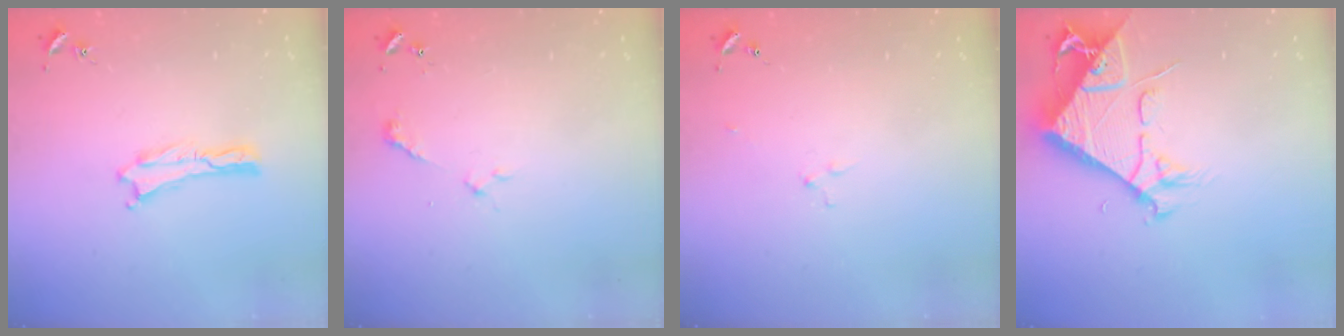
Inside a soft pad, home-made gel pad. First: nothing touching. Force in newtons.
{"total": 2.3, "press": 2.3, "slide": 0.1}
{"total": 2.9, "press": 2.9, "slide": 0.3}
{"total": 6.8, "press": 6.8, "slide": 0.9}